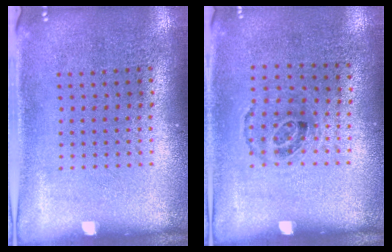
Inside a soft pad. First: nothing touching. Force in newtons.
{"total": 1.0, "press": 0.6, "slide": 0.8}